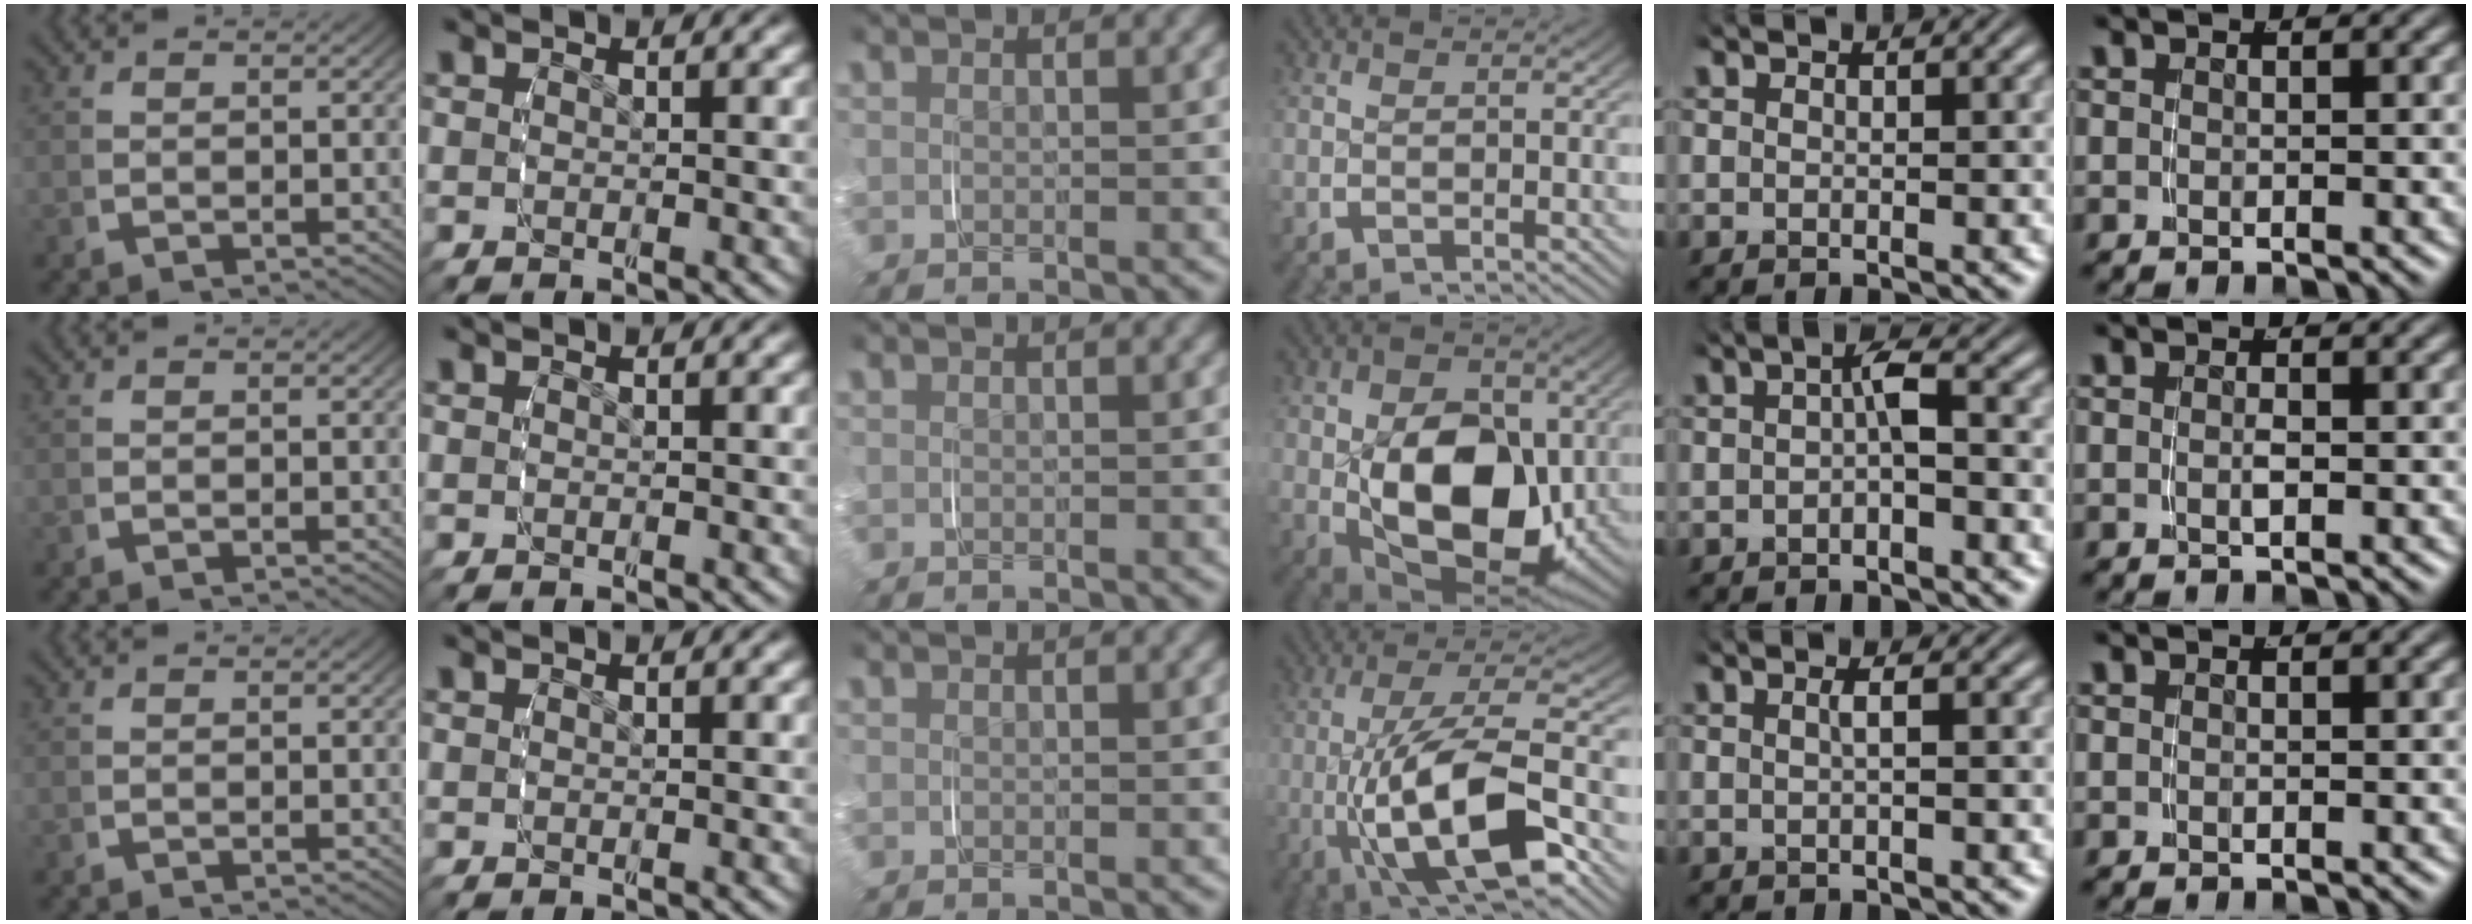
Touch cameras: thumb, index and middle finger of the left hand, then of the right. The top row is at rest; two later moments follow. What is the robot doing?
{"motion": "grasp_and_lifting", "object": "jar lid"}